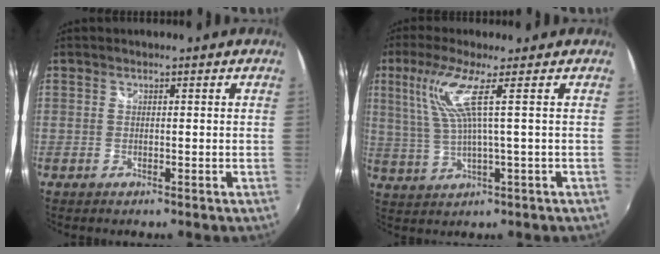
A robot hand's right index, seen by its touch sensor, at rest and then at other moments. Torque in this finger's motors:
{"motor_torque": [0.82, 0.19, 0.40, 0.13]}